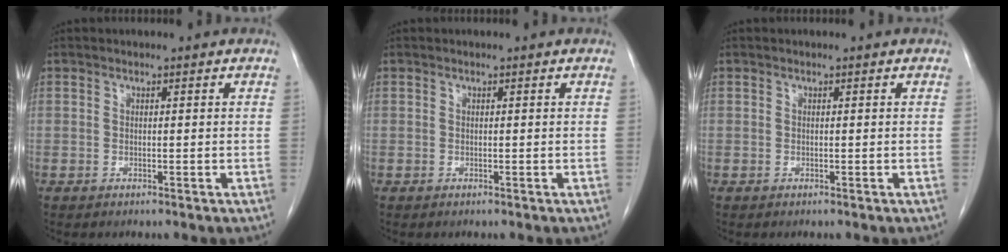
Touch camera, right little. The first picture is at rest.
{"total": 0.0}
{"total": 0.0}